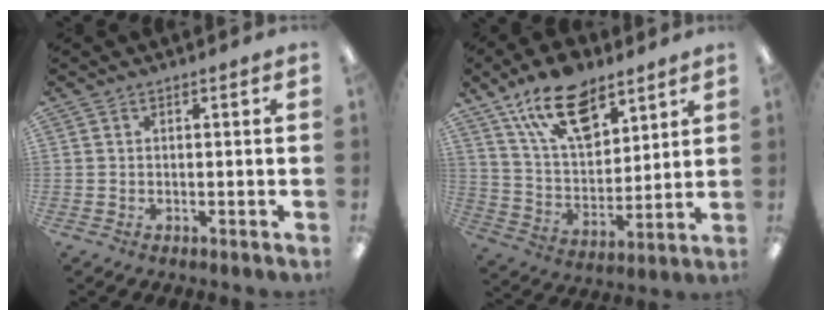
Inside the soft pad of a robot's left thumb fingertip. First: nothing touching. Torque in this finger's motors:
{"motor_torque": [0.47, 0.57, 1.41, -1.37, 0.16]}